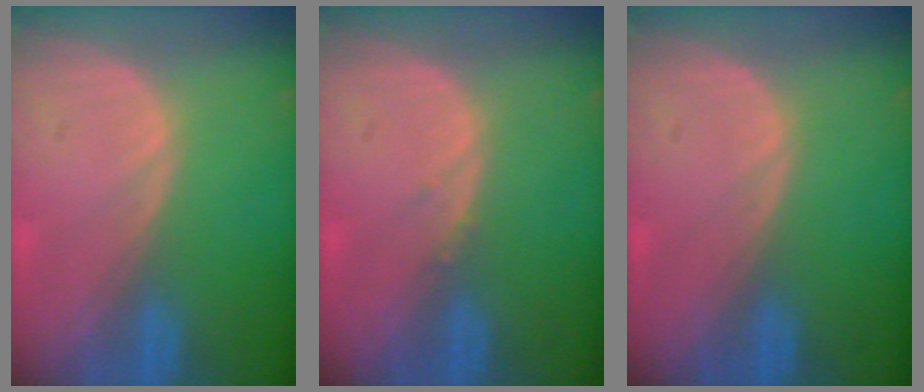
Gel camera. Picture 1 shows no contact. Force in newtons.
{"total": 0.6, "press": 0.6, "slide": 0.3}
{"total": 0.0}